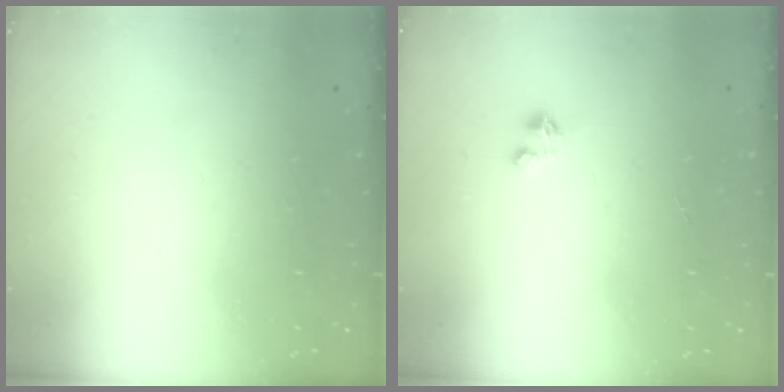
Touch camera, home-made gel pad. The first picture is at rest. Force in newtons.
{"total": 0.8, "press": 0.7, "slide": 0.3}